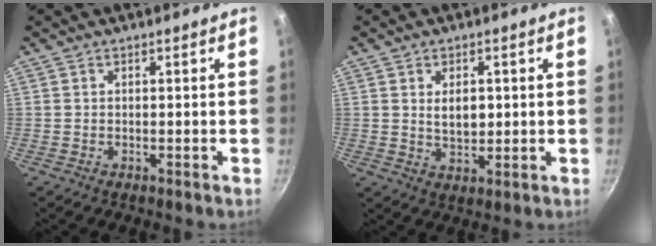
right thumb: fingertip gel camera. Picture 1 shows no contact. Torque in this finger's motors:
{"motor_torque": [-0.52, 0.20, 0.42, -0.02, 0.10]}